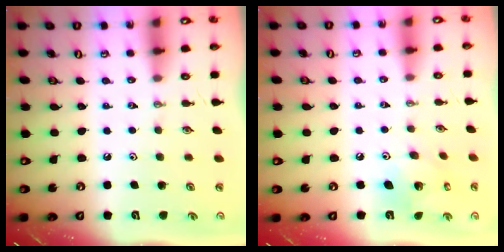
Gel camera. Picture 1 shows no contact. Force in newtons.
{"total": 9.8, "press": 9.8, "slide": 0.3}